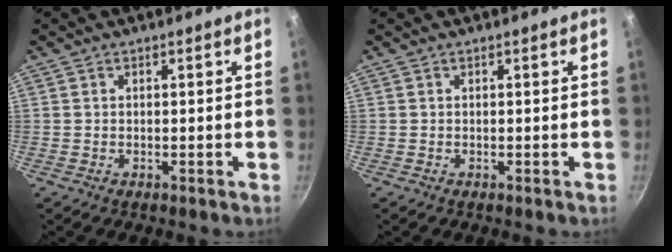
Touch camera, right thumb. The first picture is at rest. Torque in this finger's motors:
{"motor_torque": [-0.21, -0.22, -0.16, -0.34, 0.01]}